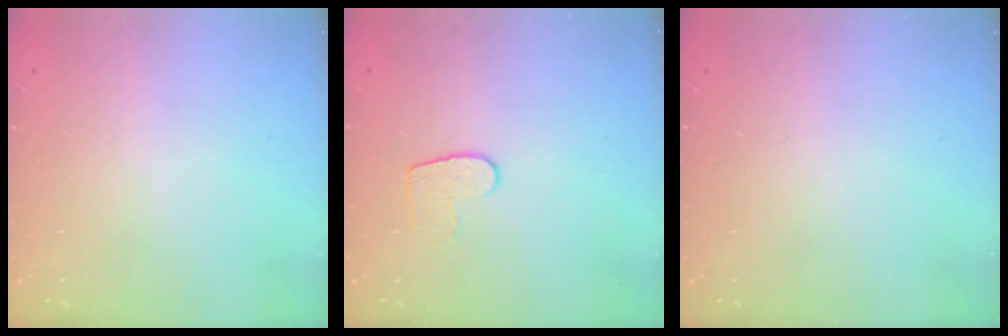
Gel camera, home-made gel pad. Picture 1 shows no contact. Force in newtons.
{"total": 6.3, "press": 6.3, "slide": 0.4}
{"total": 0.0}